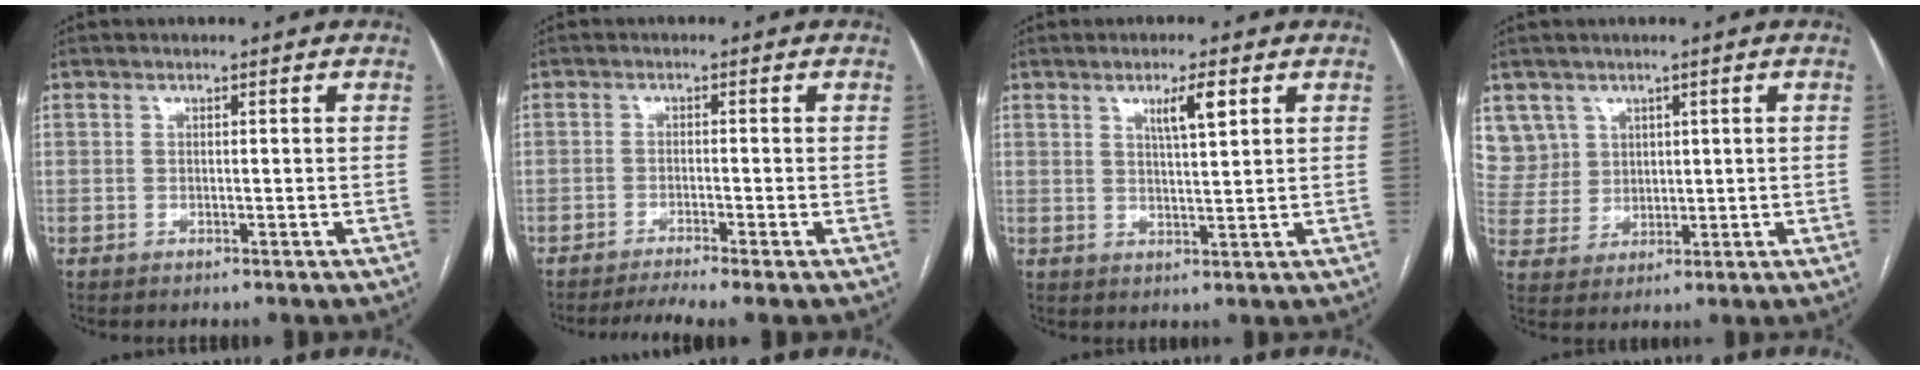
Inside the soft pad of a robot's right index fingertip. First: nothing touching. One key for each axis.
{"total": 4.6, "fx": -3.7, "fy": -0.6, "fz": 2.7, "tx": -0.045, "ty": -0.003, "tz": -0.061}
{"total": 4.4, "fx": 2.2, "fy": 0.5, "fz": 3.7, "tx": -0.064, "ty": -0.001, "tz": 0.038}
{"total": 7.8, "fx": 4.2, "fy": 6.5, "fz": 0.2, "tx": -0.007, "ty": 0.017, "tz": 0.097}